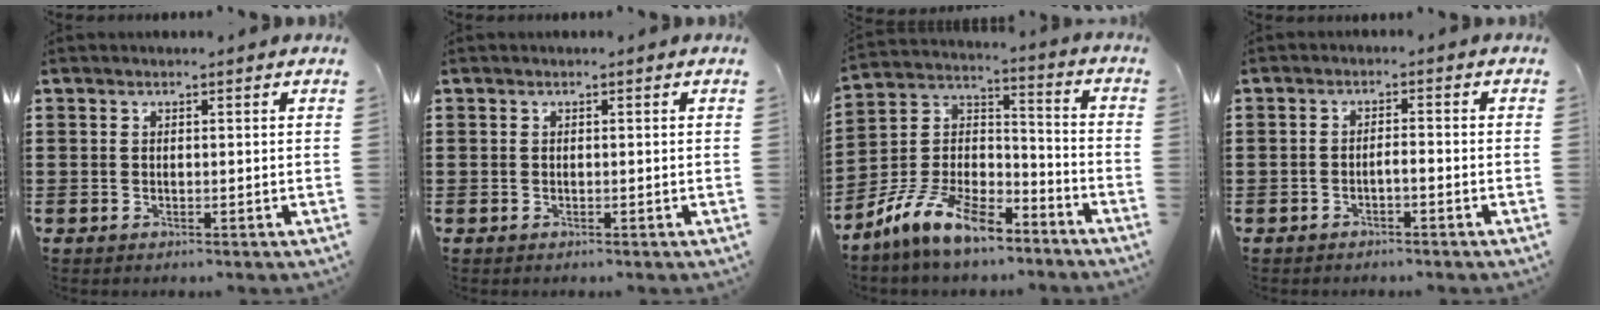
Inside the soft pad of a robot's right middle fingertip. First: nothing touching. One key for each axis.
{"total": 0.0}
{"total": 11.2, "fx": -9.0, "fy": 3.2, "fz": 6.0, "tx": -0.136, "ty": 0.014, "tz": -0.184}
{"total": 1.5, "fx": -1.2, "fy": 0.0, "fz": 0.9, "tx": -0.020, "ty": 0.001, "tz": -0.023}